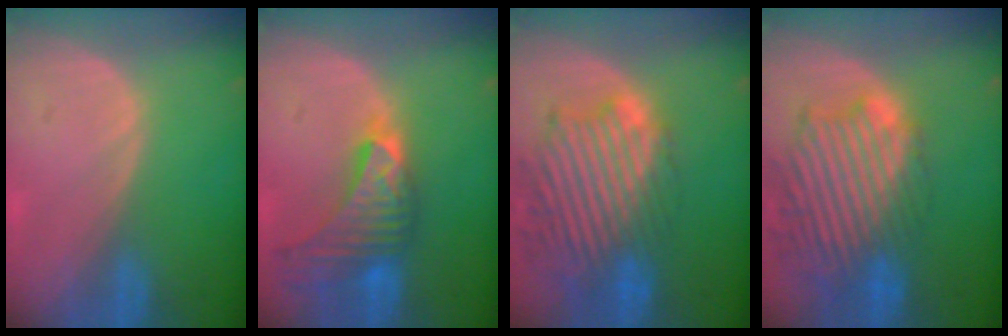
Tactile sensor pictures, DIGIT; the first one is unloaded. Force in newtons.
{"total": 9.3, "press": 8.3, "slide": 4.3}
{"total": 13.7, "press": 11.7, "slide": 7.2}
{"total": 13.9, "press": 11.7, "slide": 7.4}